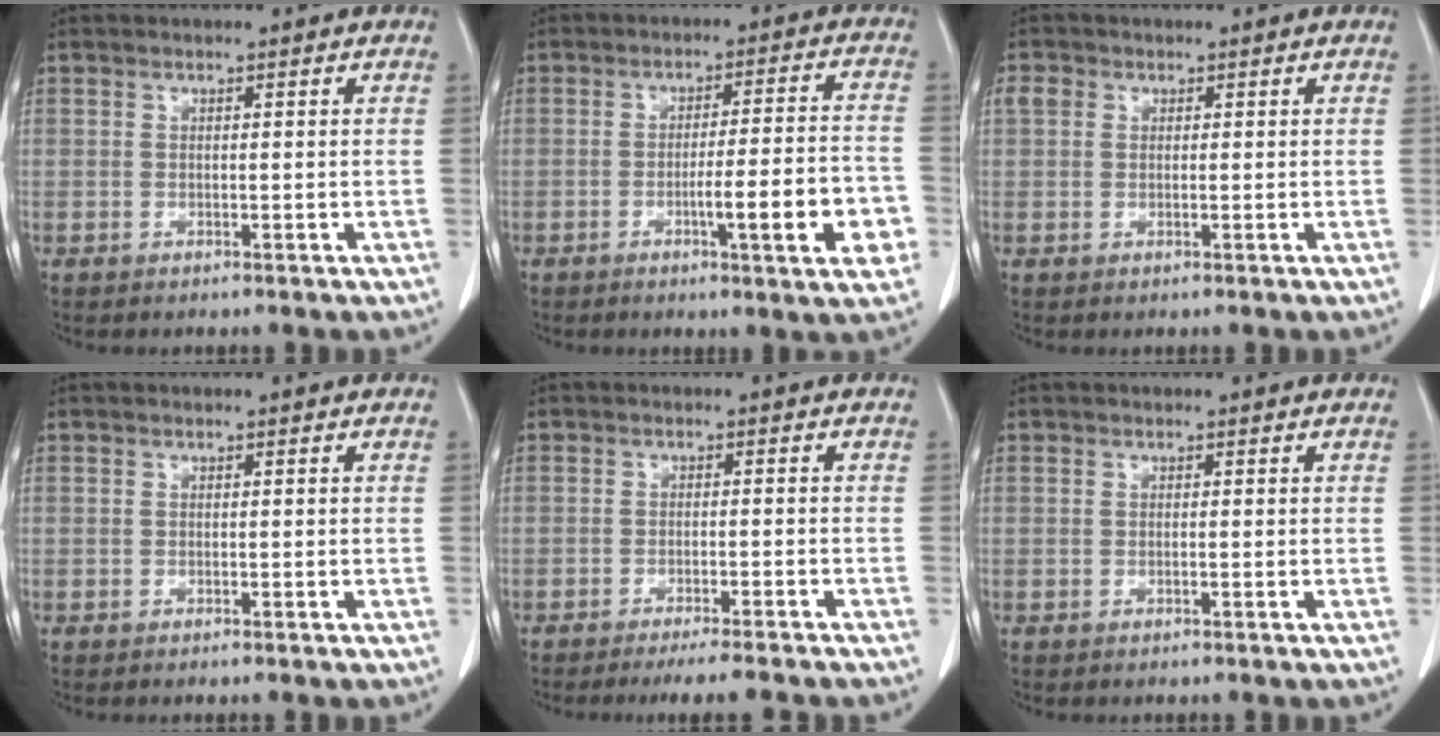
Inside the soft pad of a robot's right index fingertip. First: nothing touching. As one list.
[{"total": 11.4, "force": [-3.9, 0.9, 10.7], "torque": [-0.146, 0.004, -0.052]}, {"total": 2.1, "force": [0.6, 1.6, 1.2], "torque": [-0.028, 0.012, 0.012]}, {"total": 0.0}, {"total": 7.1, "force": [-6.3, -0.4, 3.1], "torque": [-0.026, -0.015, -0.091]}, {"total": 0.0}]